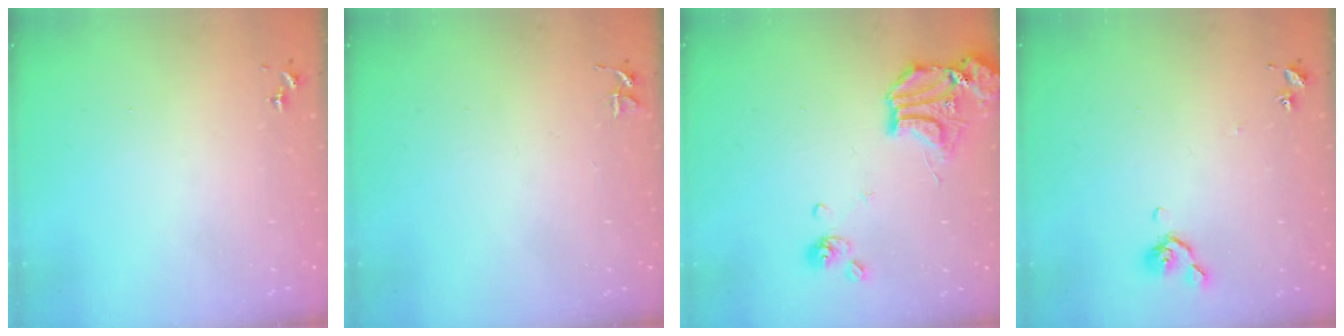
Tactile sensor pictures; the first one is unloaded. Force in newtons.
{"total": 3.7, "press": 3.7, "slide": 0.3}
{"total": 14.9, "press": 14.7, "slide": 2.2}
{"total": 5.6, "press": 5.6, "slide": 0.9}